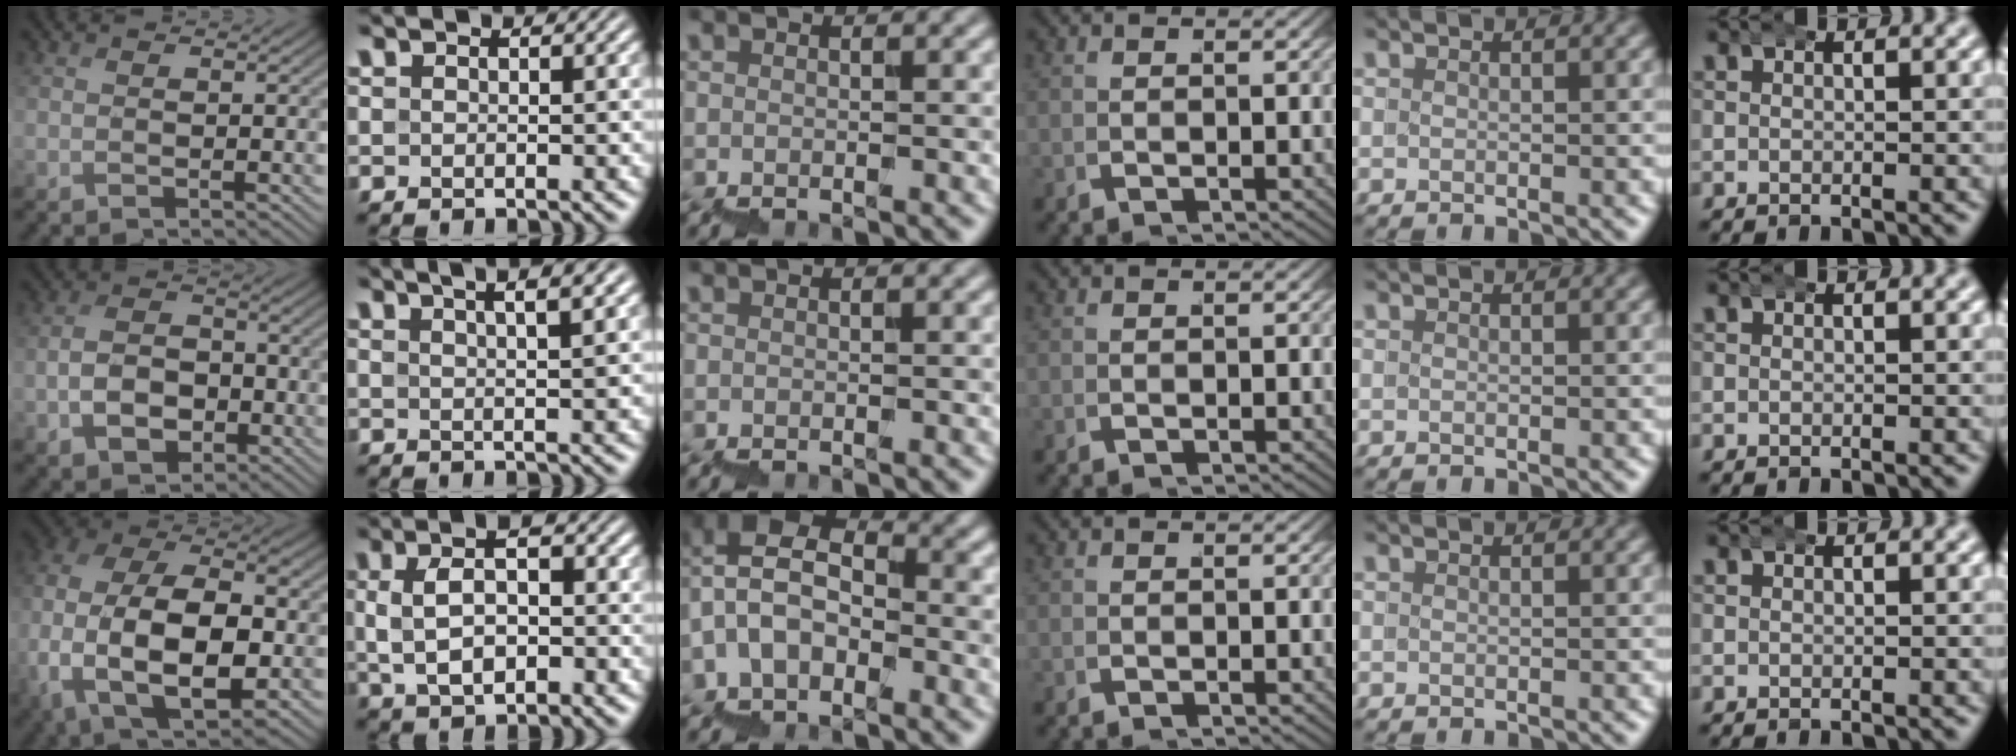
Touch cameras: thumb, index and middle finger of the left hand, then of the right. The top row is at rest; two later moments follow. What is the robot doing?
{"motion": "wrap", "object": "bubble wrap"}